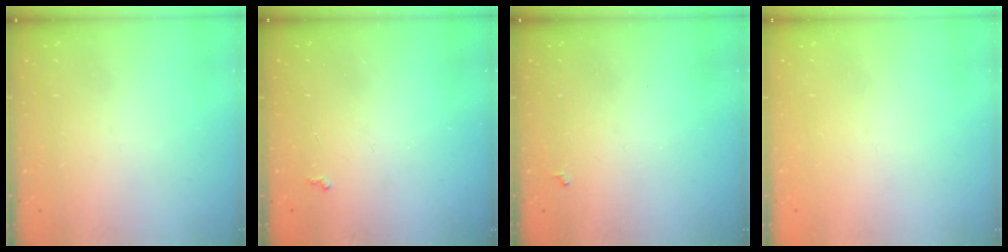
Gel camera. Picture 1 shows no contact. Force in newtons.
{"total": 2.5, "press": 2.4, "slide": 0.4}
{"total": 2.9, "press": 2.9, "slide": 0.4}
{"total": 0.9, "press": 0.9, "slide": 0.1}